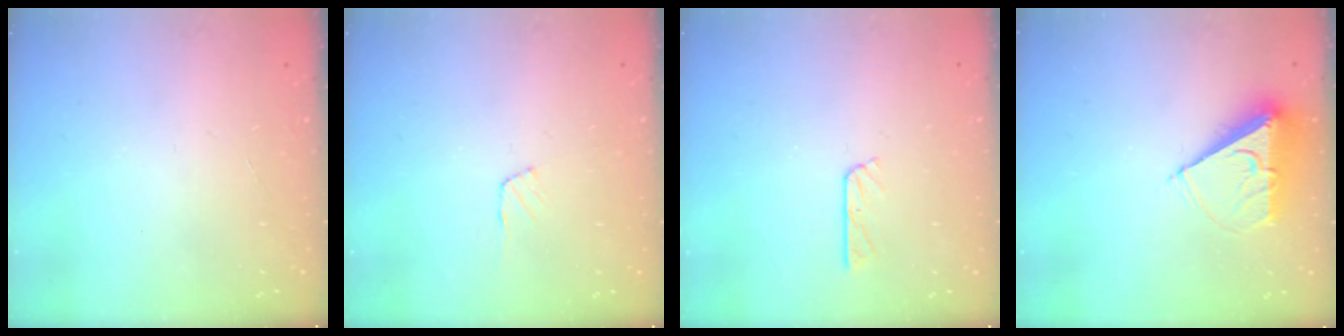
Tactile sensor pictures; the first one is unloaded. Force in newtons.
{"total": 4.5, "press": 4.4, "slide": 0.4}
{"total": 3.6, "press": 3.6, "slide": 0.2}
{"total": 7.6, "press": 7.6, "slide": 0.2}